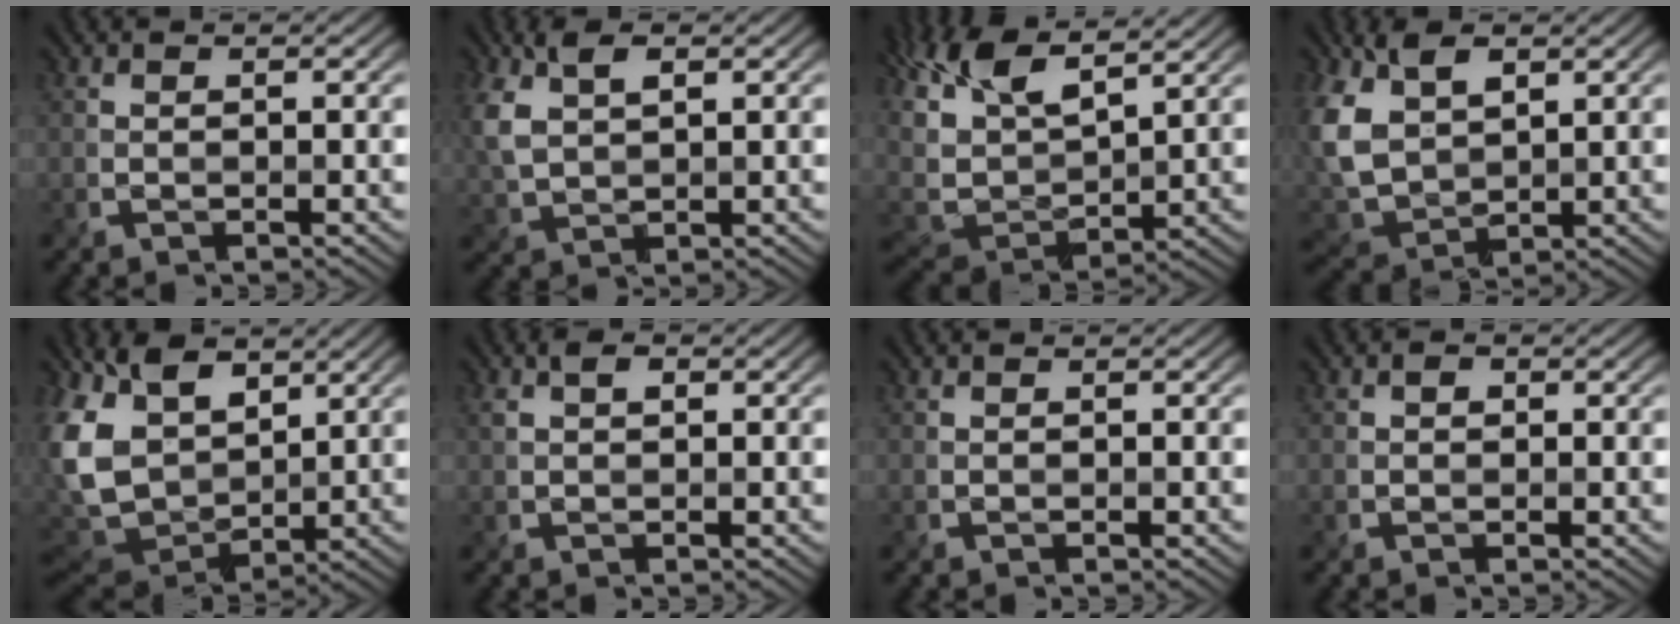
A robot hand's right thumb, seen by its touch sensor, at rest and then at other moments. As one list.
[{"total": 6.5, "force": [2.1, 3.8, 4.8], "torque": [-0.120, 0.006, 0.039]}, {"total": 11.9, "force": [6.7, 4.8, 8.6], "torque": [-0.221, 0.030, 0.120]}, {"total": 10.1, "force": [3.3, 6.6, 6.8], "torque": [-0.185, -0.002, 0.069]}, {"total": 13.5, "force": [3.8, 9.5, 8.8], "torque": [-0.246, -0.003, 0.075]}, {"total": 2.5, "force": [0.9, 1.5, 1.8], "torque": [-0.034, 0.005, 0.012]}, {"total": 0.0}, {"total": 1.0, "force": [0.1, 0.9, 0.5], "torque": [-0.008, -0.001, -0.003]}]